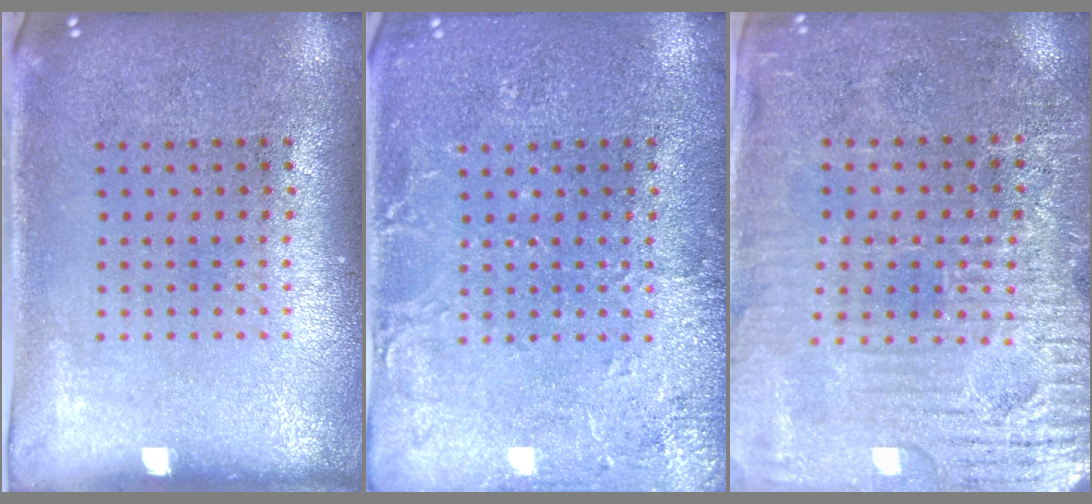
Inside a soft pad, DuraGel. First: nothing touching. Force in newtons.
{"total": 2.9, "press": 2.9, "slide": 0.4}
{"total": 3.5, "press": 3.4, "slide": 0.8}